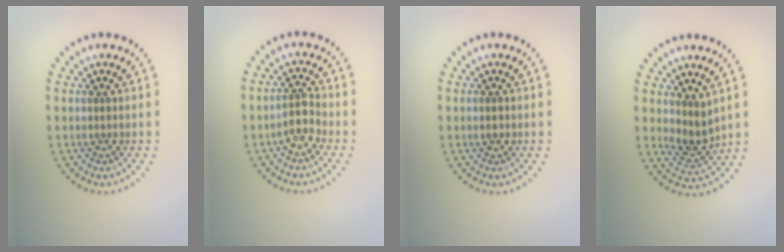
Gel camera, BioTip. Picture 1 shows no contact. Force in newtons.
{"total": 2.3, "press": 2.0, "slide": 1.1}
{"total": 1.1, "press": 1.1, "slide": 0.2}
{"total": 2.6, "press": 2.1, "slide": 1.6}